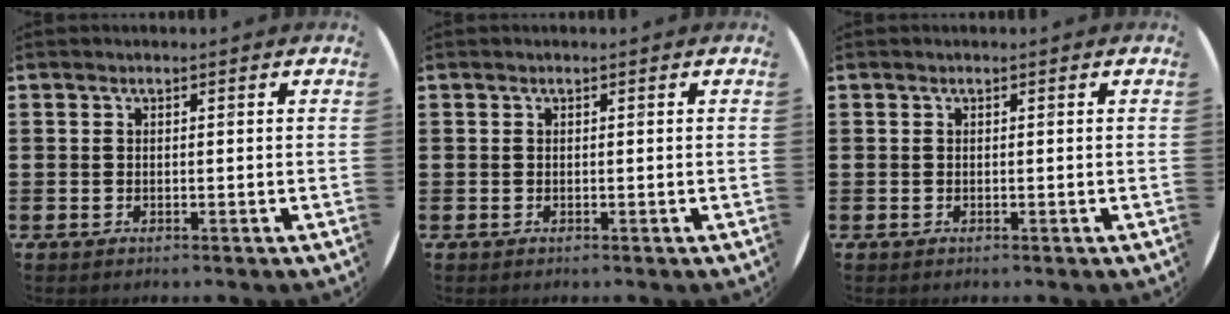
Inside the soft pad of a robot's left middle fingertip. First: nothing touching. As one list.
[{"total": 0.0}, {"total": 0.0}]